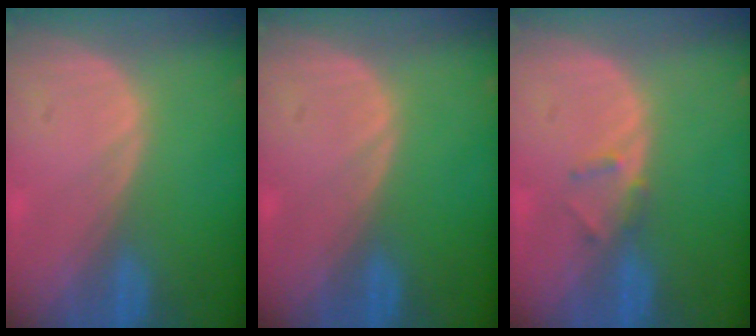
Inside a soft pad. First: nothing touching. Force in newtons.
{"total": 0.0}
{"total": 1.8, "press": 1.5, "slide": 0.9}